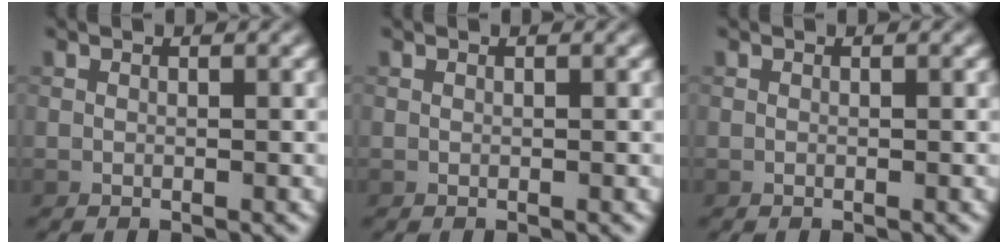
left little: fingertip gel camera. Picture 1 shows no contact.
{"total": 0.0}
{"total": 0.0}